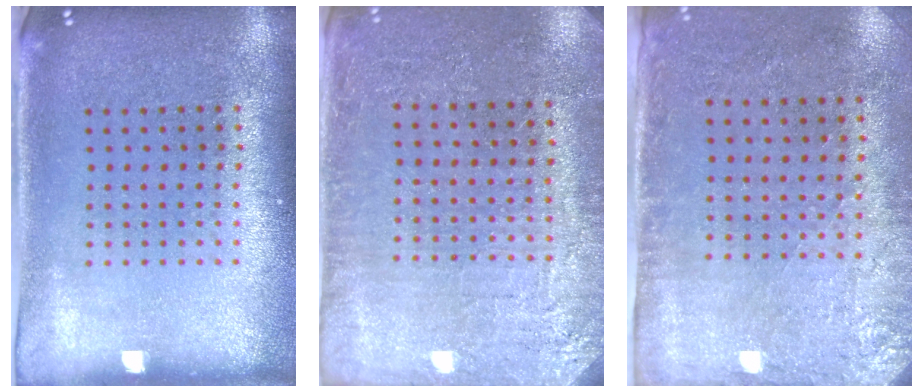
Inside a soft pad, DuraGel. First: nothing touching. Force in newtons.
{"total": 3.0, "press": 3.0, "slide": 0.3}
{"total": 2.8, "press": 2.3, "slide": 1.6}